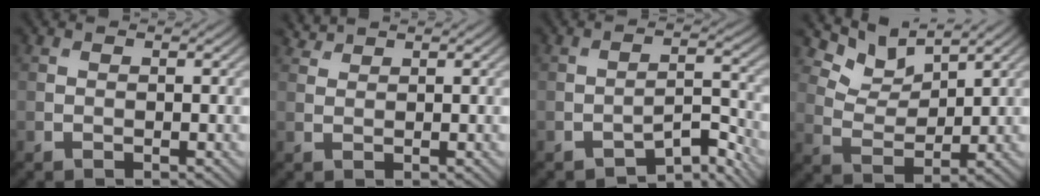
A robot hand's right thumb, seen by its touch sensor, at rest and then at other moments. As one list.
[{"total": 1.4, "force": [1.4, 0.1, 0.2], "torque": [-0.008, 0.002, 0.031]}, {"total": 4.9, "force": [-4.1, 1.3, 2.4], "torque": [-0.030, 0.008, -0.064]}, {"total": 6.0, "force": [4.8, 2.2, 2.8], "torque": [-0.070, -0.001, 0.093]}]